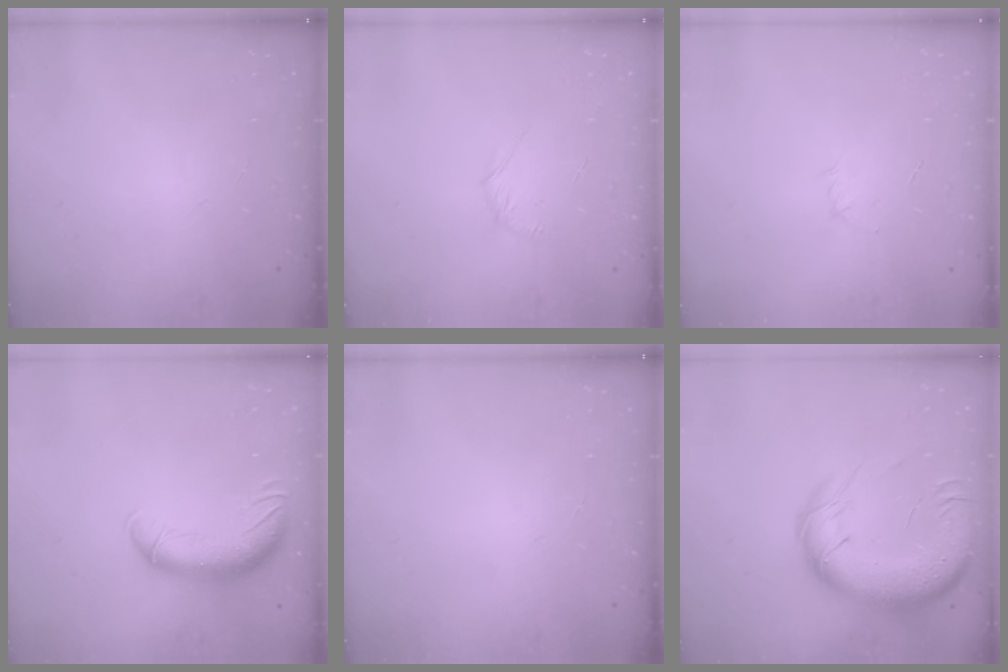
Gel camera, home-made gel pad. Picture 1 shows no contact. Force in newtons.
{"total": 4.3, "press": 4.1, "slide": 1.1}
{"total": 2.9, "press": 2.8, "slide": 0.8}
{"total": 12.8, "press": 12.4, "slide": 3.1}
{"total": 0.0}
{"total": 22.3, "press": 21.7, "slide": 5.0}